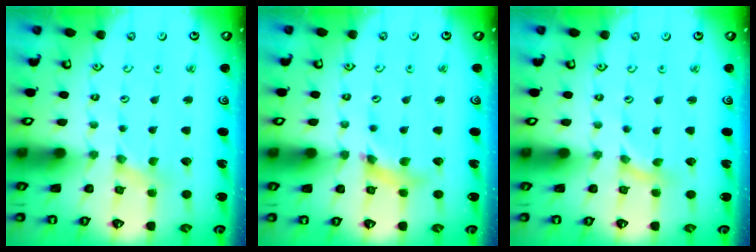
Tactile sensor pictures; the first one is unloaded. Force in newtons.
{"total": 6.8, "press": 6.7, "slide": 0.8}
{"total": 0.0}